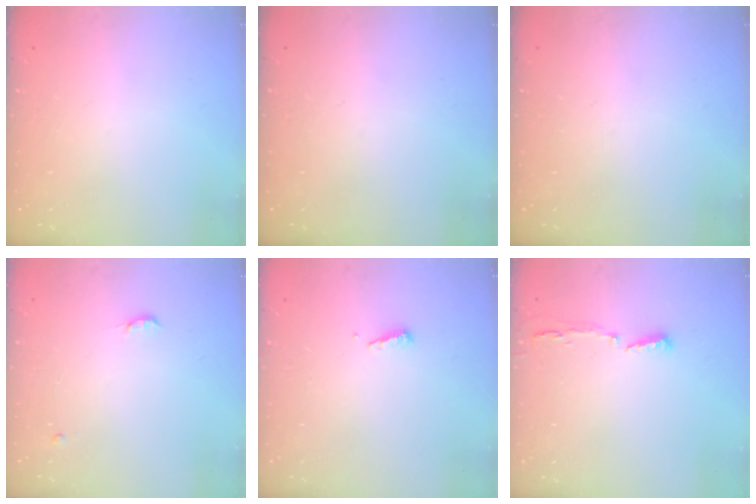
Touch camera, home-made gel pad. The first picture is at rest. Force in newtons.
{"total": 0.0}
{"total": 0.0}
{"total": 7.8, "press": 4.4, "slide": 6.4}
{"total": 4.0, "press": 4.0, "slide": 0.4}
{"total": 4.1, "press": 4.0, "slide": 1.1}